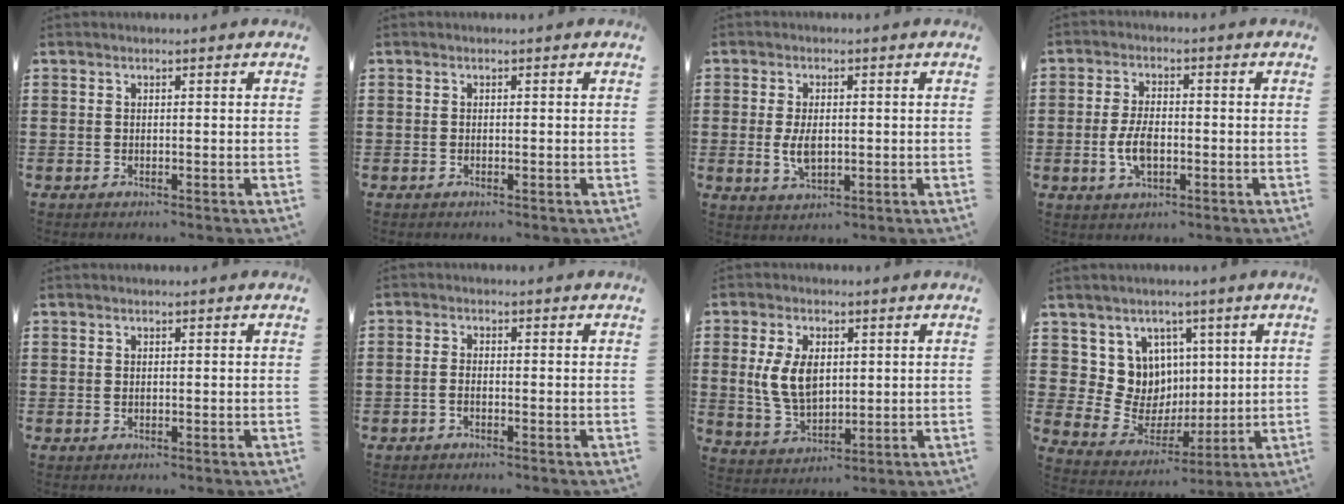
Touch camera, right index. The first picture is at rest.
{"total": 0.0}
{"total": 4.4, "force": [-0.3, 2.4, 3.7], "torque": [-0.084, 0.000, -0.008]}
{"total": 5.4, "force": [-1.0, 2.7, 4.5], "torque": [-0.101, 0.000, -0.022]}
{"total": 0.0}
{"total": 1.2, "force": [-0.8, 0.4, 0.7], "torque": [-0.016, -0.002, -0.016]}
{"total": 7.7, "force": [1.3, 4.8, 6.0], "torque": [-0.143, 0.008, 0.019]}
{"total": 8.4, "force": [2.3, 8.0, 1.2], "torque": [-0.054, -0.028, 0.049]}